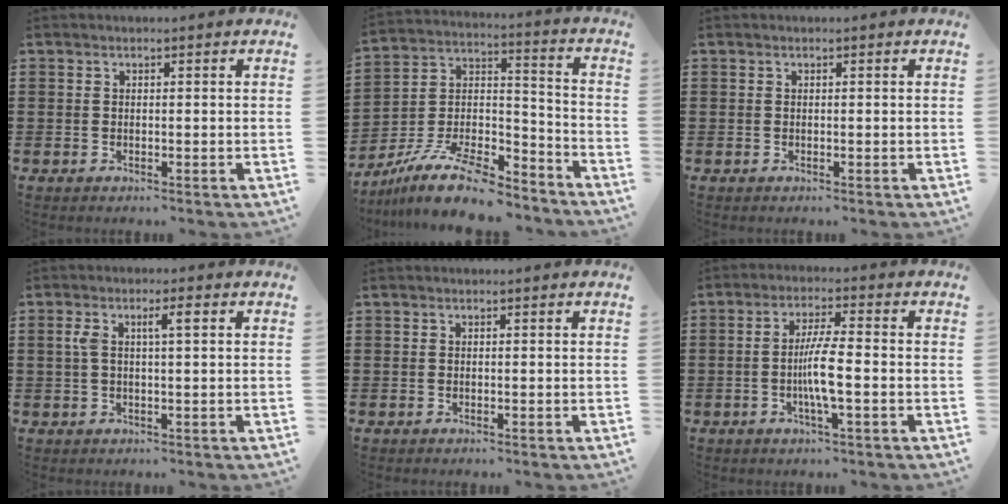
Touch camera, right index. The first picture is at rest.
{"total": 13.2, "force": [-10.9, 3.8, 6.5], "torque": [-0.118, 0.040, -0.203]}
{"total": 0.0}
{"total": 3.6, "force": [0.9, 0.8, 3.4], "torque": [-0.068, 0.008, 0.011]}
{"total": 0.0}
{"total": 6.0, "force": [-1.3, 0.7, 5.8], "torque": [-0.108, -0.002, -0.027]}